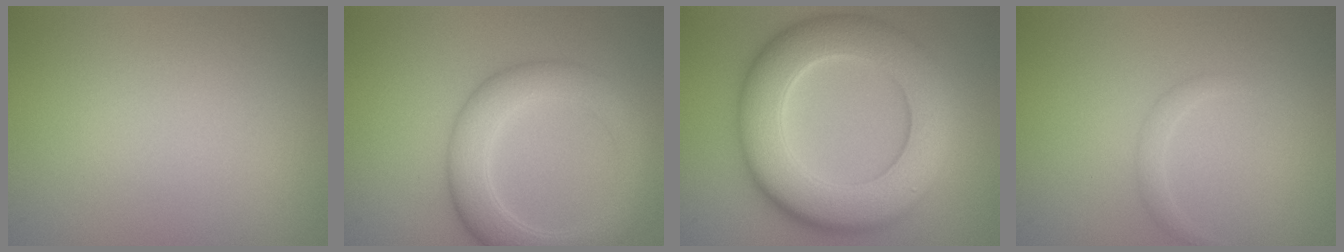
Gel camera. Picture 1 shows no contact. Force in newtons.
{"total": 5.7, "press": 5.7, "slide": 0.1}
{"total": 11.1, "press": 11.0, "slide": 0.7}
{"total": 1.0, "press": 1.0, "slide": 0.1}